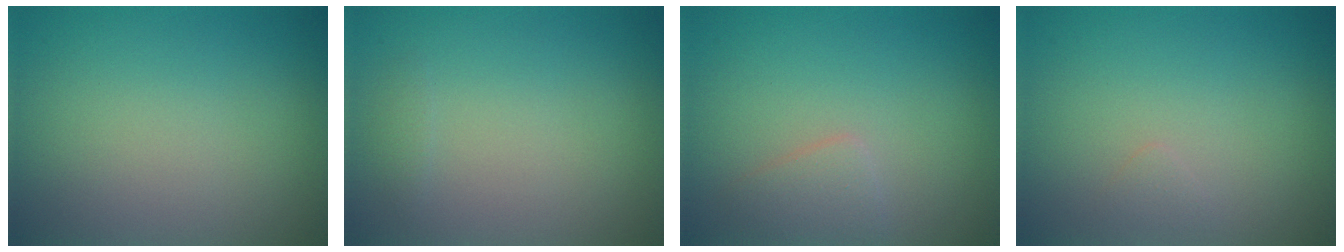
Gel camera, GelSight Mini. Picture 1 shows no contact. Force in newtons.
{"total": 0.6, "press": 0.6, "slide": 0.0}
{"total": 1.6, "press": 1.6, "slide": 0.0}
{"total": 0.6, "press": 0.6, "slide": 0.0}